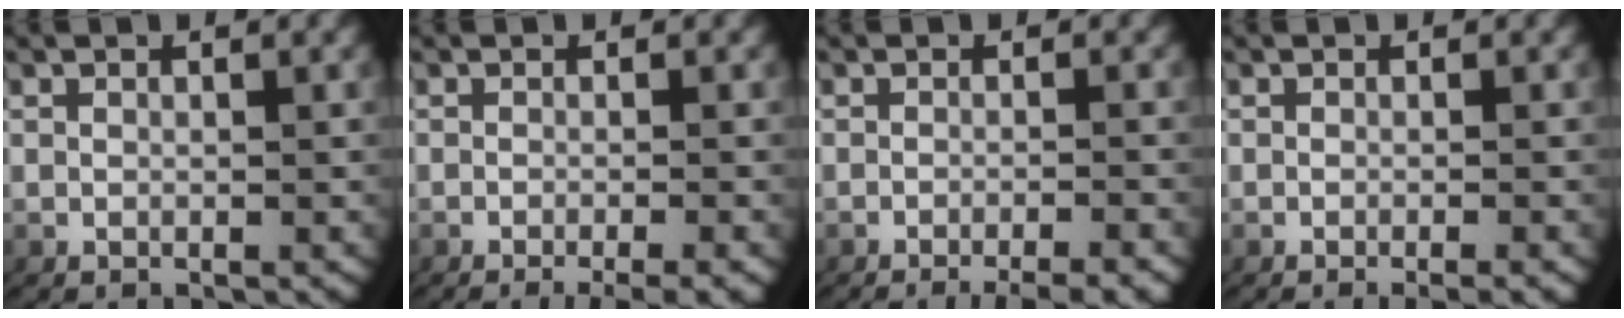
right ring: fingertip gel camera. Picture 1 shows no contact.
{"total": 4.0, "force": [-3.2, 0.8, 2.4], "torque": [-0.019, -0.001, -0.047]}
{"total": 4.6, "force": [-4.0, 0.9, 2.1], "torque": [-0.012, -0.002, -0.061]}
{"total": 1.9, "force": [-1.5, 0.3, 1.2], "torque": [-0.002, 0.005, -0.025]}